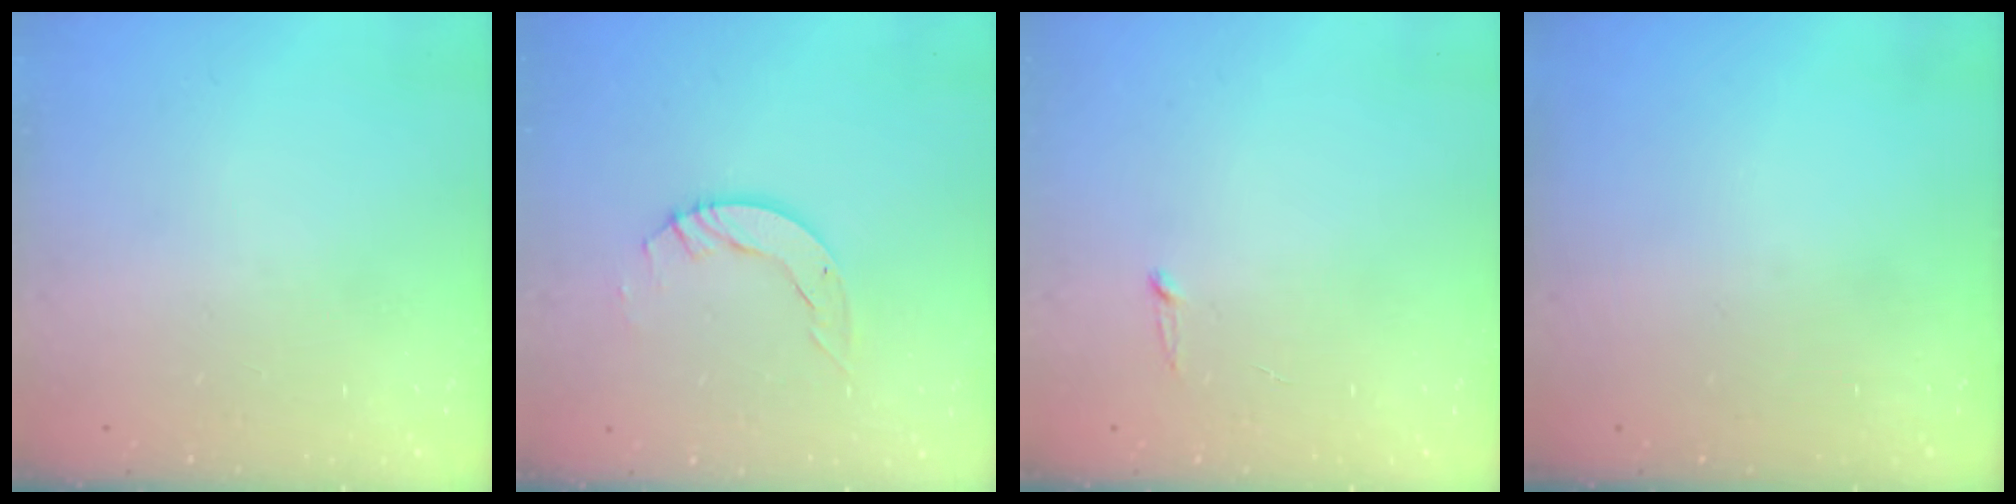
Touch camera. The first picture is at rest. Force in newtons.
{"total": 4.9, "press": 4.9, "slide": 0.1}
{"total": 2.5, "press": 2.5, "slide": 0.2}
{"total": 0.0}